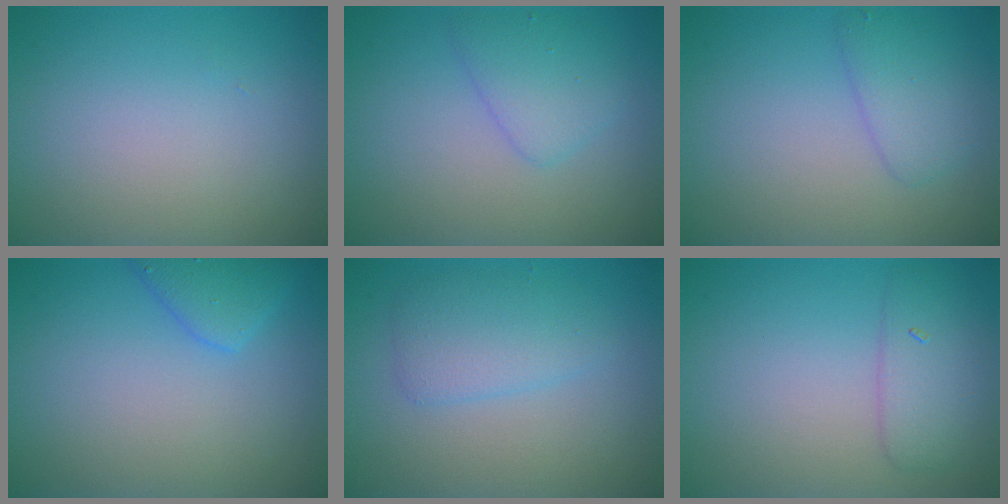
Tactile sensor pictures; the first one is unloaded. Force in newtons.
{"total": 2.6, "press": 2.6, "slide": 0.1}
{"total": 2.5, "press": 2.5, "slide": 0.2}
{"total": 2.6, "press": 2.6, "slide": 0.2}
{"total": 2.8, "press": 2.8, "slide": 0.1}
{"total": 3.0, "press": 3.0, "slide": 0.2}